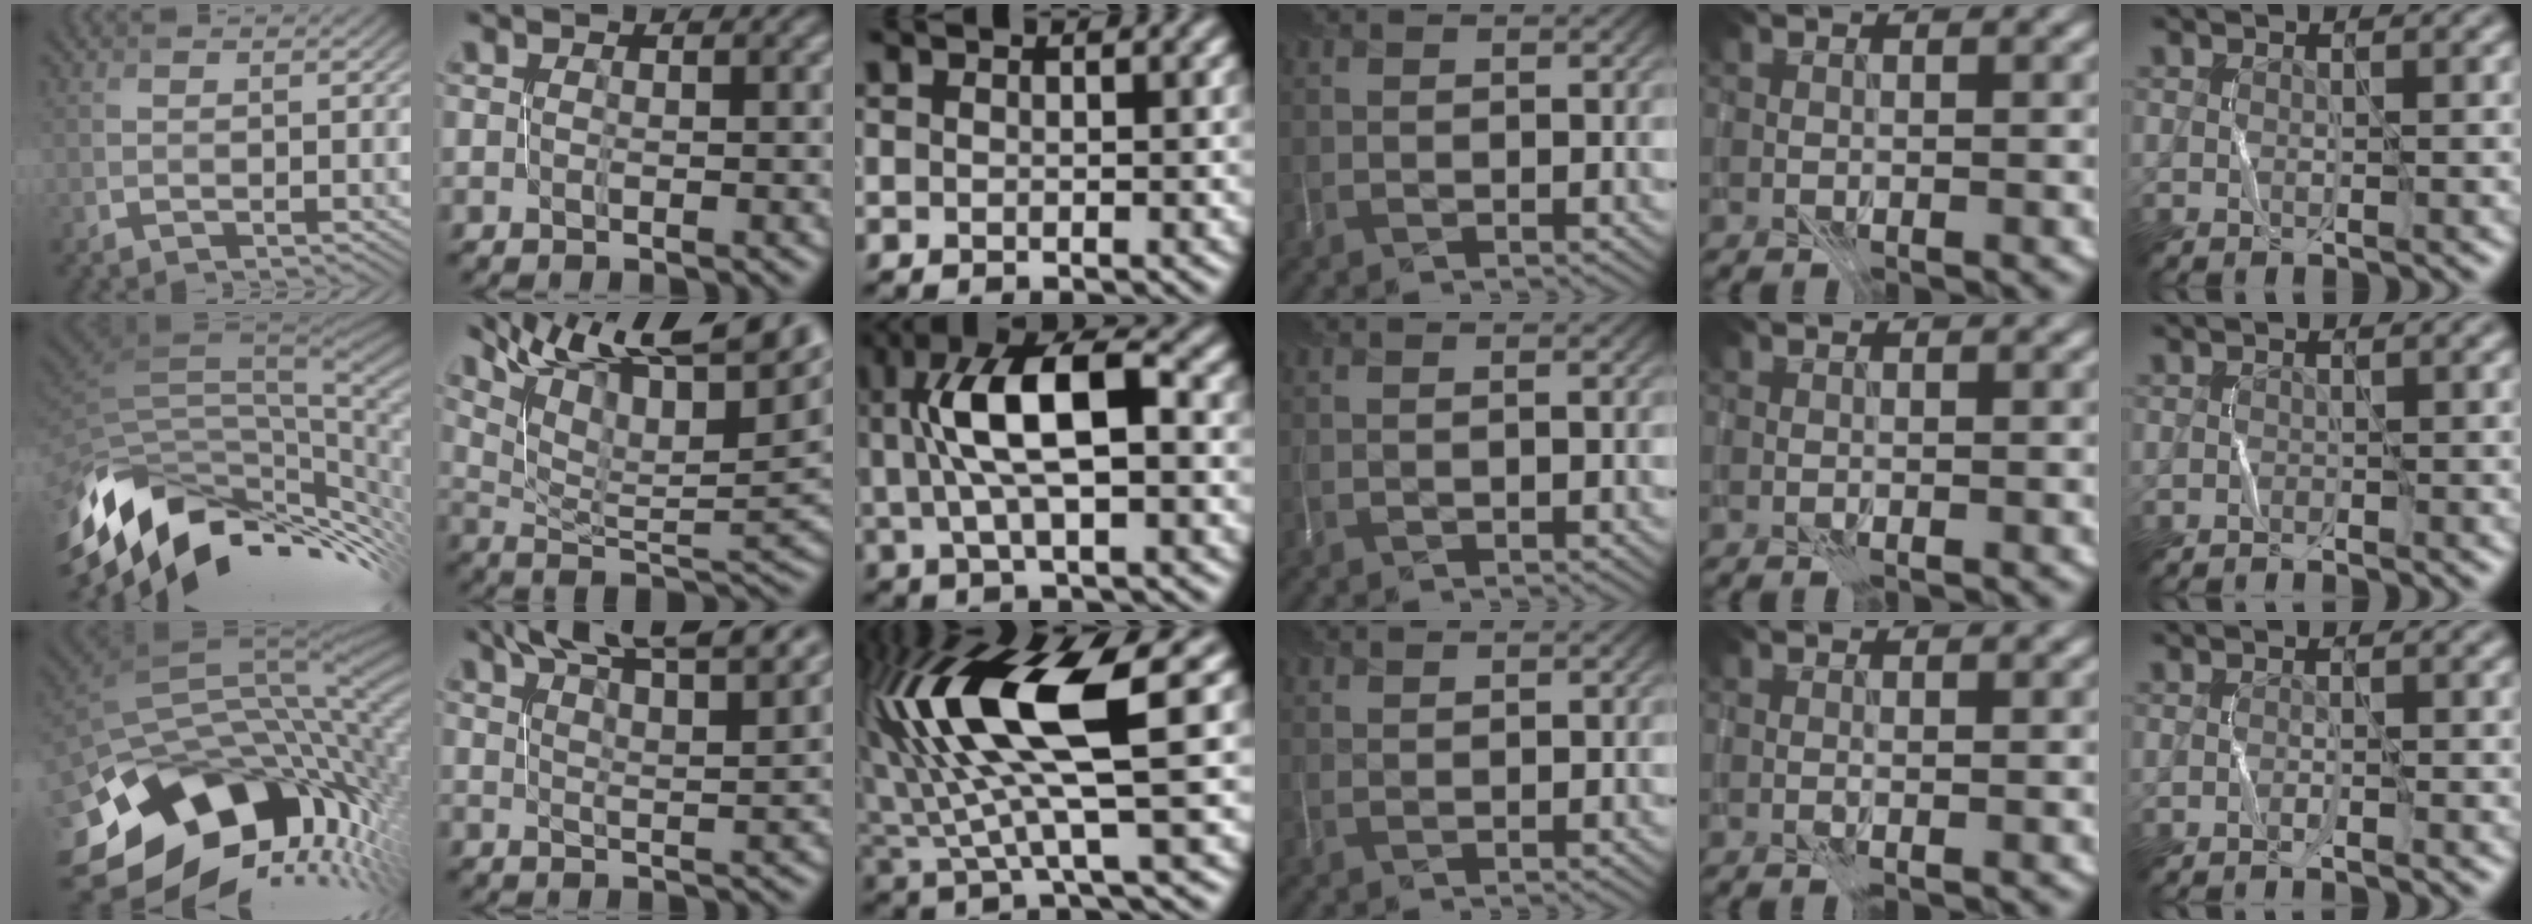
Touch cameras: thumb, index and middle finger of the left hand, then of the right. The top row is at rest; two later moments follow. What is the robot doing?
{"motion": "close", "object": "stapler"}